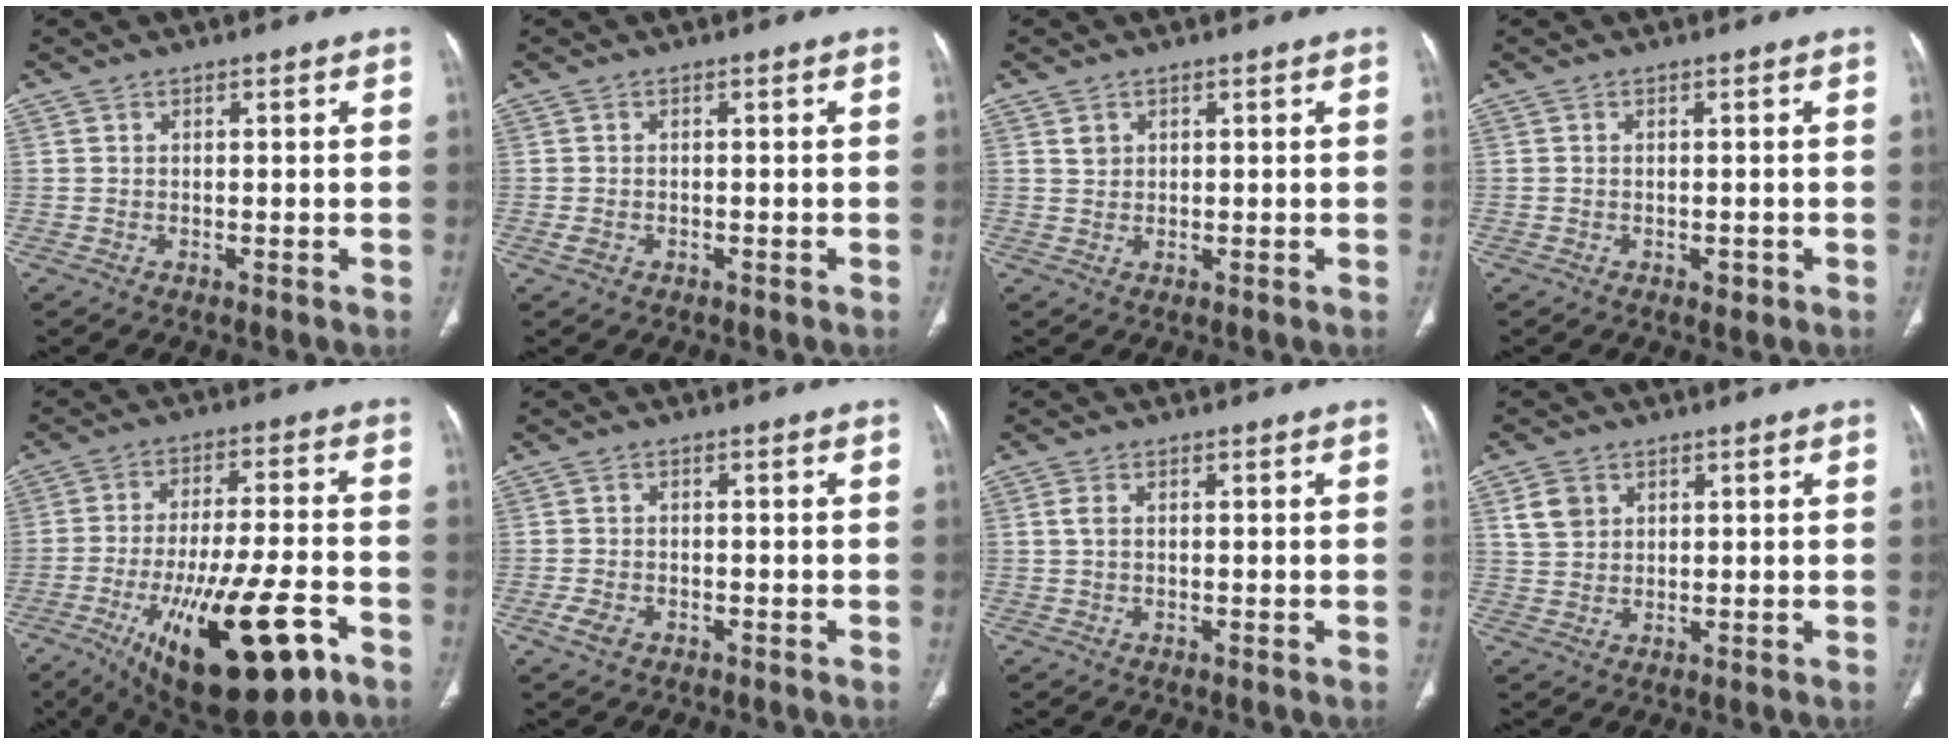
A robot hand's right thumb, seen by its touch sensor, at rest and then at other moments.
{"total": 1.5, "force": [-0.6, 1.0, 0.8], "torque": [-0.019, 0.004, -0.011]}
{"total": 1.7, "force": [0.9, 1.3, 0.6], "torque": [0.000, -0.005, 0.016]}
{"total": 1.2, "force": [-0.5, 0.8, 0.7], "torque": [-0.005, 0.001, -0.007]}
{"total": 23.4, "force": [-11.0, 7.5, 19.2], "torque": [-0.304, 0.032, -0.163]}
{"total": 2.9, "force": [-1.5, 1.8, 1.7], "torque": [-0.036, 0.003, -0.027]}
{"total": 1.6, "force": [0.3, 0.9, 1.3], "torque": [-0.036, 0.007, 0.008]}
{"total": 4.3, "force": [1.8, 3.4, 2.0], "torque": [-0.024, -0.005, 0.038]}